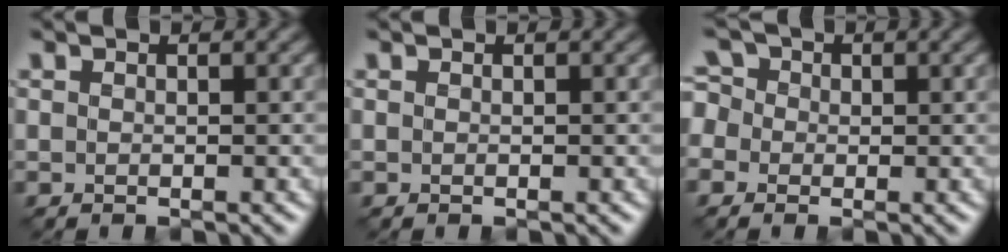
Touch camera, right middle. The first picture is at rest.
{"total": 0.0}
{"total": 4.0, "force": [0.4, 3.6, 1.8], "torque": [-0.048, 0.027, -0.022]}